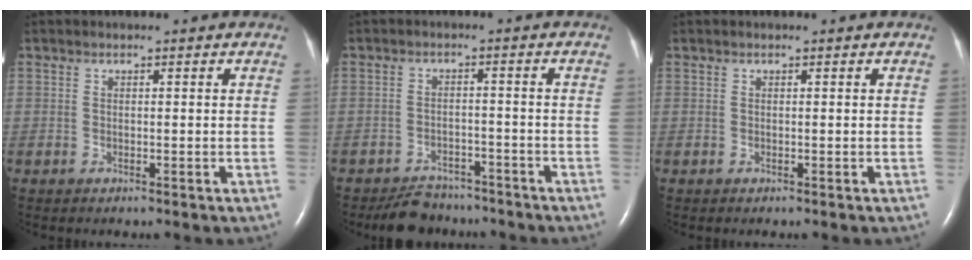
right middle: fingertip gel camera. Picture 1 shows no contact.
{"total": 6.0, "force": [-5.3, 2.6, 1.1], "torque": [-0.022, -0.003, -0.084]}
{"total": 0.0}